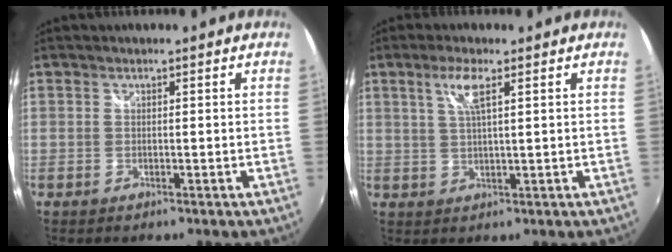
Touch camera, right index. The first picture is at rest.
{"total": 4.5, "force": [2.0, 0.5, 4.0], "torque": [-0.078, 0.003, 0.040]}